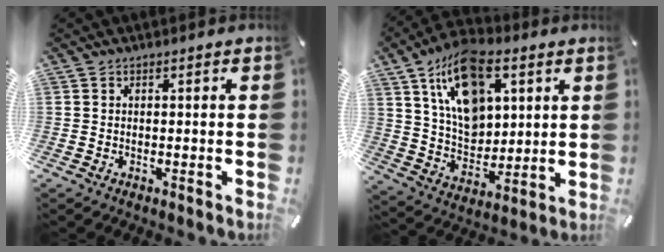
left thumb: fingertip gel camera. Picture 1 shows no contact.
{"total": 16.9, "force": [7.9, 10.8, 10.4], "torque": [-0.193, -0.023, 0.145]}